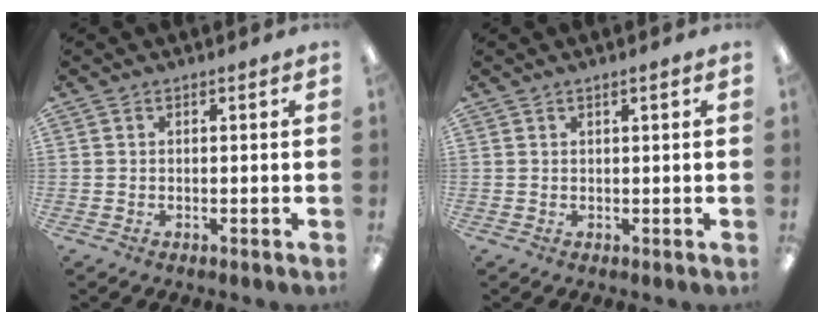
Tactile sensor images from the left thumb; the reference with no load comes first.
{"total": 1.2, "force": [0.7, 0.1, 1.0], "torque": [-0.019, -0.001, 0.012]}